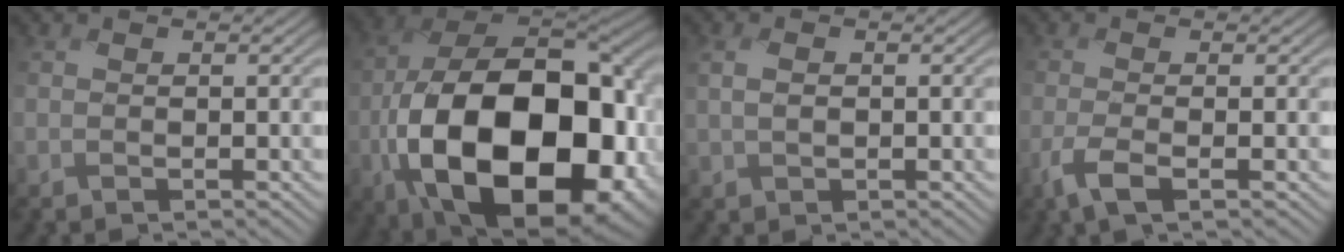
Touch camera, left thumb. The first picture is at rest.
{"total": 22.9, "force": [-6.0, 14.1, 17.0], "torque": [-0.361, -0.051, -0.062]}
{"total": 2.3, "force": [0.4, 1.8, 1.4], "torque": [-0.042, 0.000, 0.017]}
{"total": 3.3, "force": [-1.8, 0.7, 2.6], "torque": [-0.063, -0.006, -0.040]}